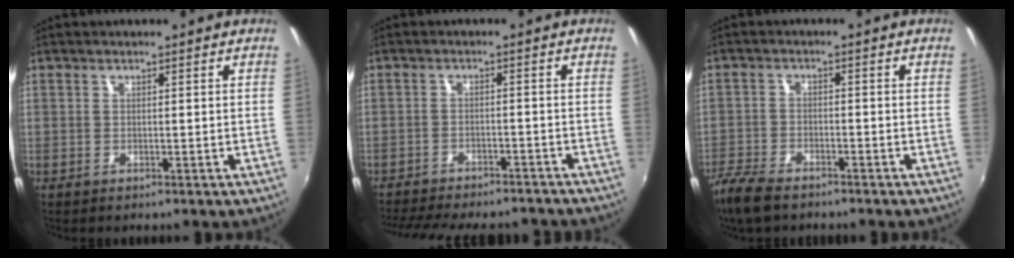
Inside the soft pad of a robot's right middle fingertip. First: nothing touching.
{"total": 17.9, "force": [-15.4, 5.2, 7.5], "torque": [-0.163, -0.018, -0.211]}
{"total": 7.8, "force": [-6.3, 2.9, 3.6], "torque": [-0.105, -0.022, -0.125]}